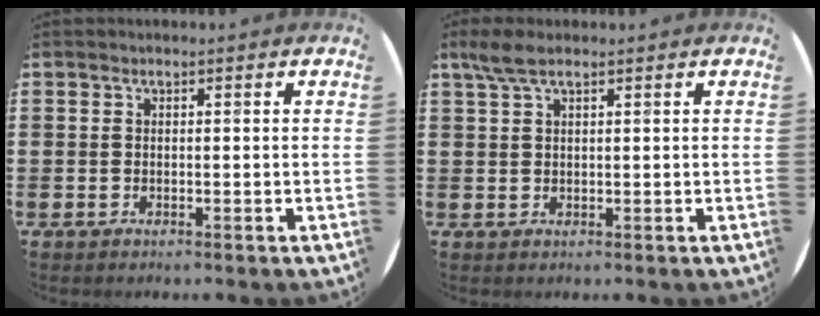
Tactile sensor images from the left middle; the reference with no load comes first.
{"total": 2.7, "force": [1.9, 0.7, 1.8], "torque": [-0.039, 0.004, 0.034]}